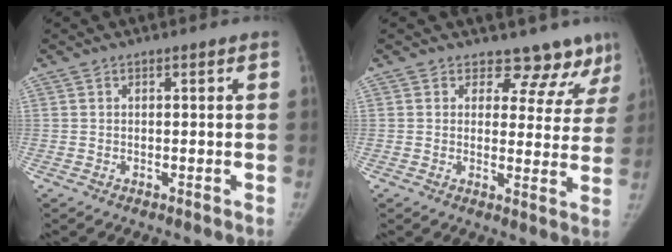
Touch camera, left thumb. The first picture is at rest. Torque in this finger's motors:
{"motor_torque": [-0.12, 0.21, 0.01, 0.27, -0.04]}